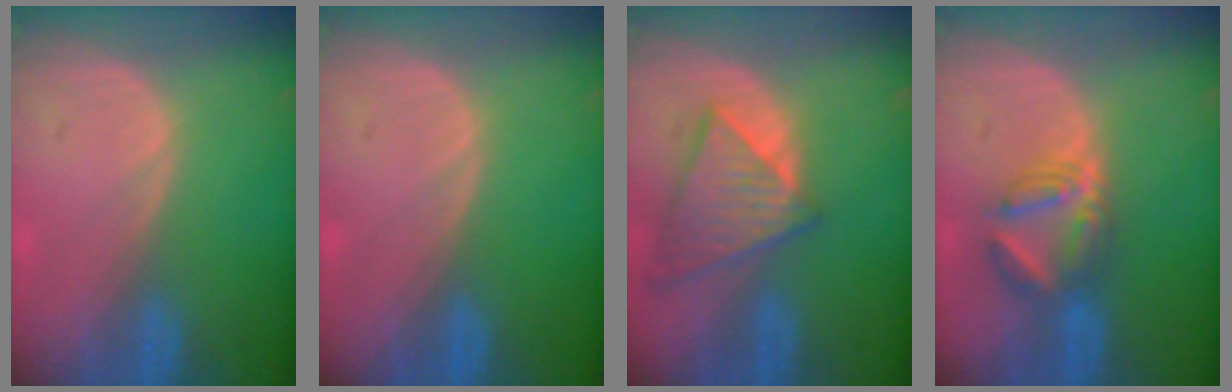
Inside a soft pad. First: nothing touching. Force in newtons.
{"total": 0.0}
{"total": 8.2, "press": 7.3, "slide": 3.8}
{"total": 5.7, "press": 5.6, "slide": 1.2}